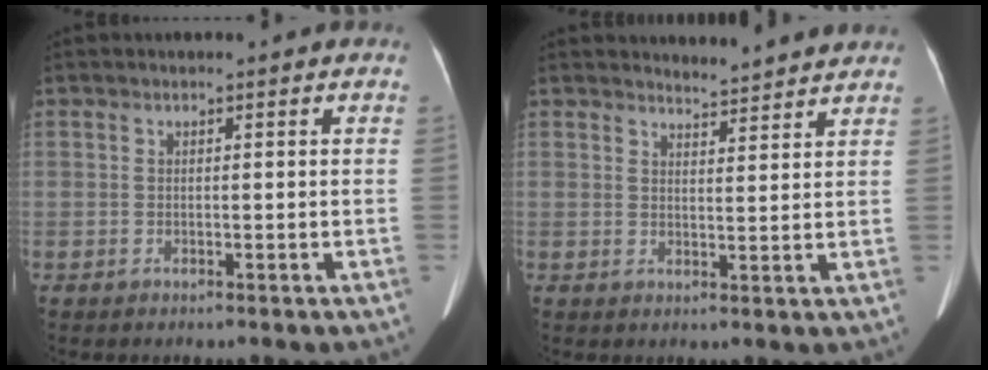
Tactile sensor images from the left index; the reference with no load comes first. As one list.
[{"total": 4.6, "force": [4.6, 0.2, 0.2], "torque": [-0.017, 0.005, 0.058]}]